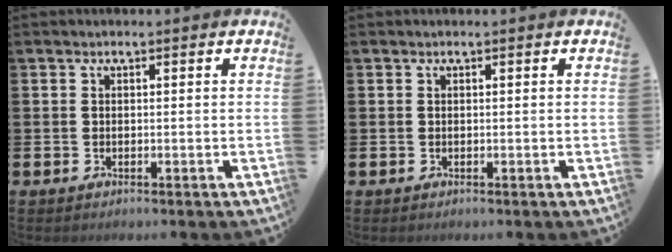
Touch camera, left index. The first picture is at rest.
{"total": 0.0}